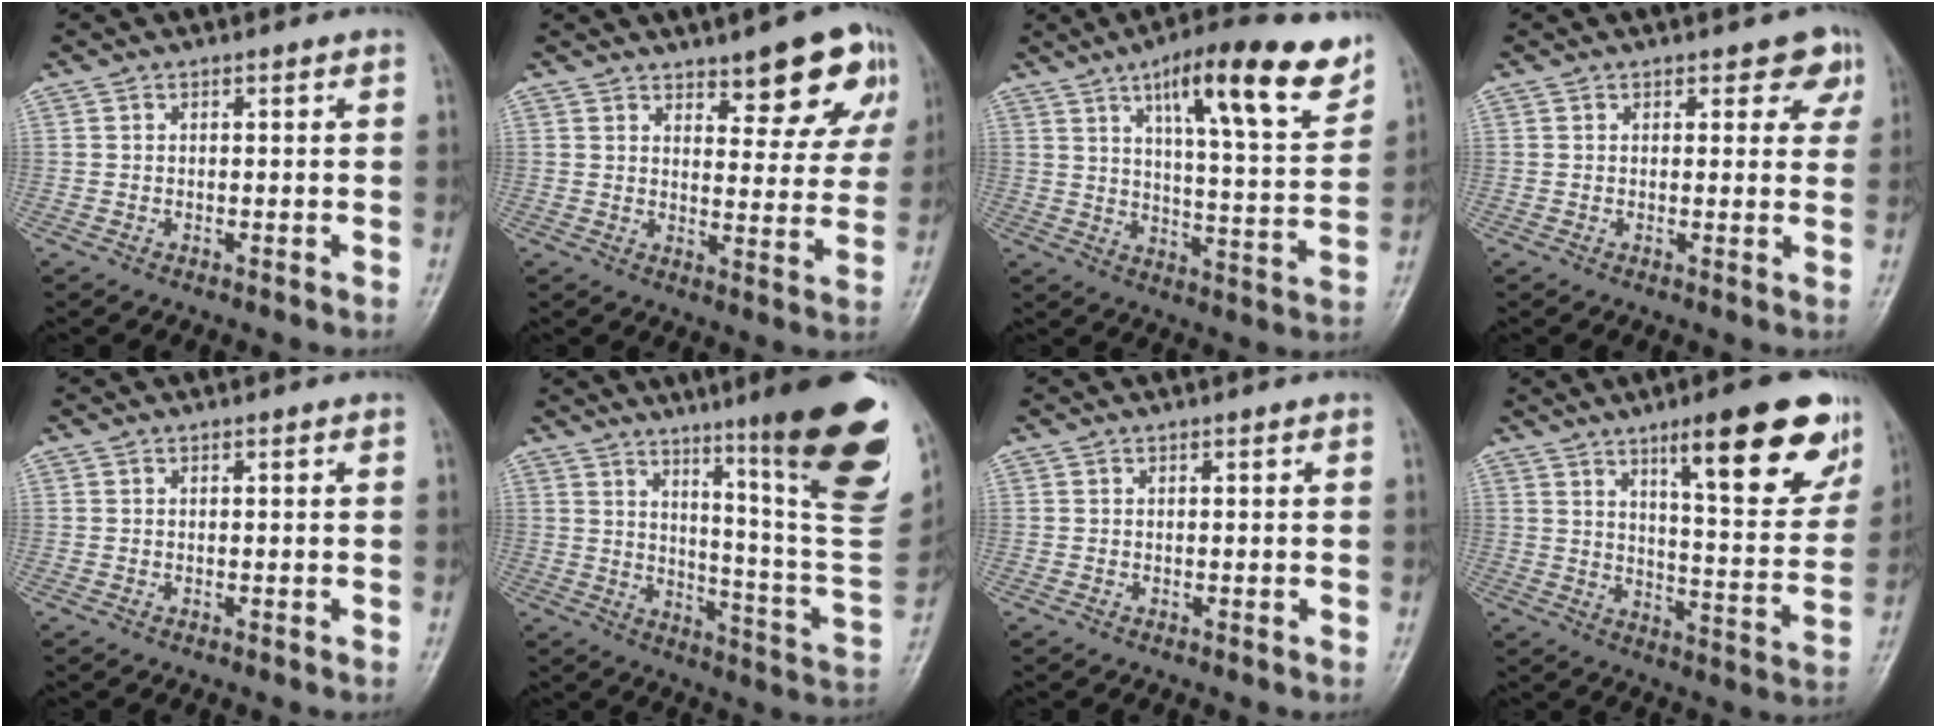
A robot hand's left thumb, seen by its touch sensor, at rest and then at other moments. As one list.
[{"total": 12.3, "force": [7.3, 4.5, 8.8], "torque": [-0.064, -0.035, 0.096]}, {"total": 18.6, "force": [11.0, 4.4, 14.4], "torque": [-0.181, -0.045, 0.167]}, {"total": 4.0, "force": [2.4, 2.4, 2.2], "torque": [0.014, -0.006, 0.023]}, {"total": 0.0}, {"total": 25.9, "force": [14.8, 2.3, 21.1], "torque": [-0.254, -0.076, 0.219]}, {"total": 0.0}, {"total": 19.6, "force": [11.4, 4.9, 15.2], "torque": [-0.164, -0.049, 0.165]}]